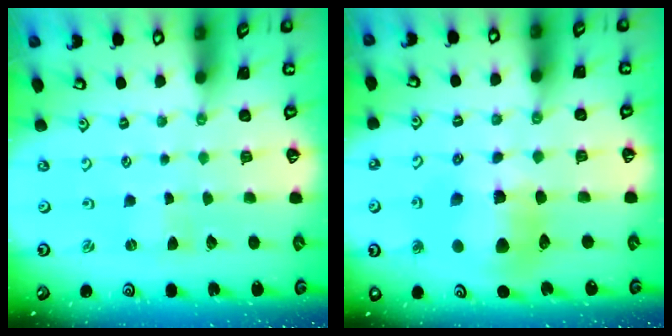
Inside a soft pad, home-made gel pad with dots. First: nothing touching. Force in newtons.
{"total": 14.2, "press": 14.1, "slide": 2.0}